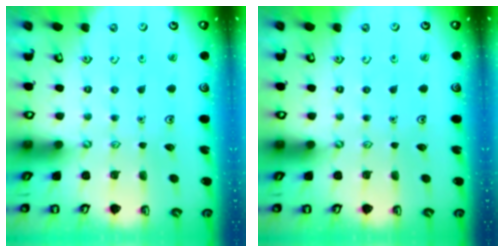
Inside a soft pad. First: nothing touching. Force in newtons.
{"total": 0.0}